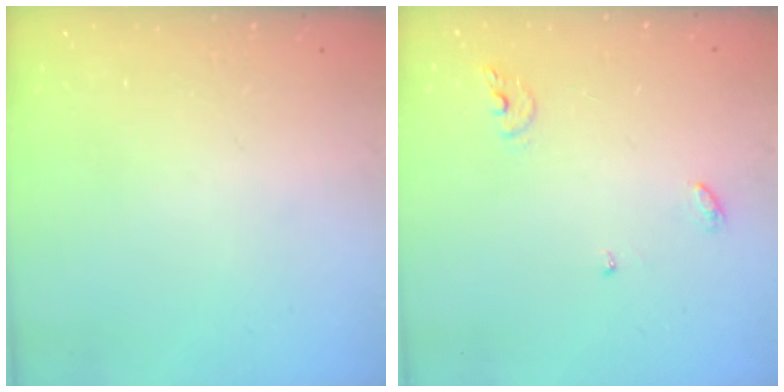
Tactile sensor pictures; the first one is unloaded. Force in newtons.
{"total": 6.2, "press": 6.2, "slide": 0.2}